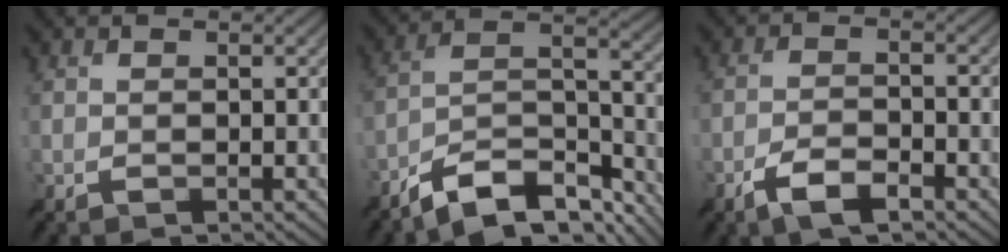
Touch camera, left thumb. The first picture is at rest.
{"total": 12.0, "force": [-9.6, 3.2, 6.4], "torque": [-0.113, 0.005, -0.180]}
{"total": 4.6, "force": [-3.1, 1.3, 3.1], "torque": [-0.064, -0.003, -0.061]}